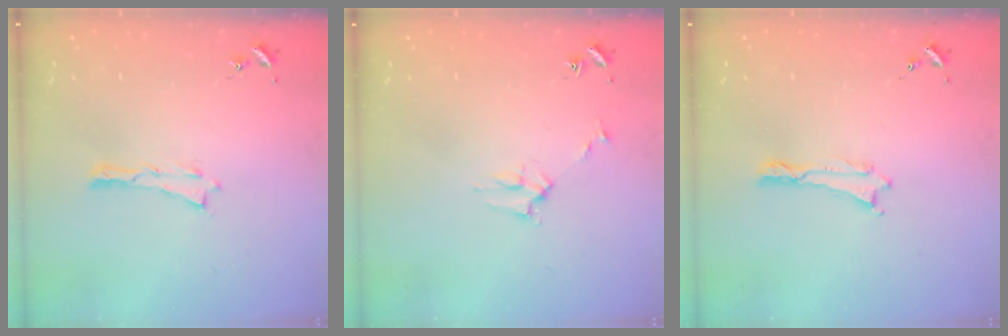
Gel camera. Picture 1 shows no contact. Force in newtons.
{"total": 2.7, "press": 2.7, "slide": 0.3}
{"total": 0.0}